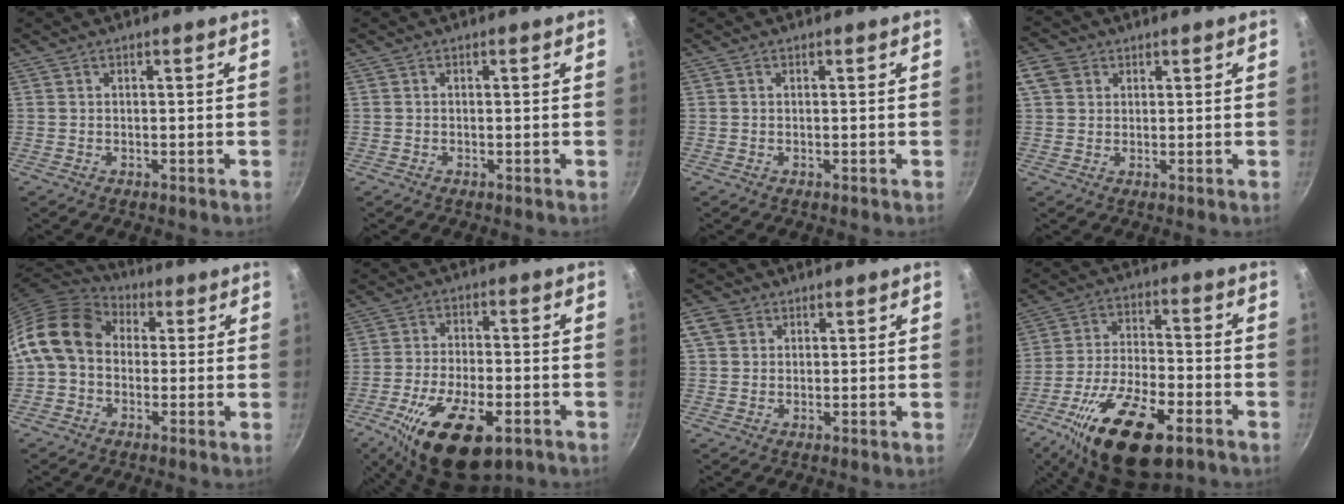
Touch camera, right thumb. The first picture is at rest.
{"total": 0.0}
{"total": 0.0}
{"total": 5.1, "force": [1.9, 4.1, 2.4], "torque": [-0.036, 0.001, 0.026]}
{"total": 13.8, "force": [1.3, 10.9, 8.5], "torque": [-0.128, 0.029, 0.003]}
{"total": 16.9, "force": [-8.3, 7.5, 12.7], "torque": [-0.211, 0.020, -0.140]}
{"total": 4.6, "force": [1.7, 3.7, 2.0], "torque": [-0.027, 0.001, 0.024]}
{"total": 21.1, "force": [-10.9, 8.7, 15.8], "torque": [-0.271, 0.029, -0.192]}